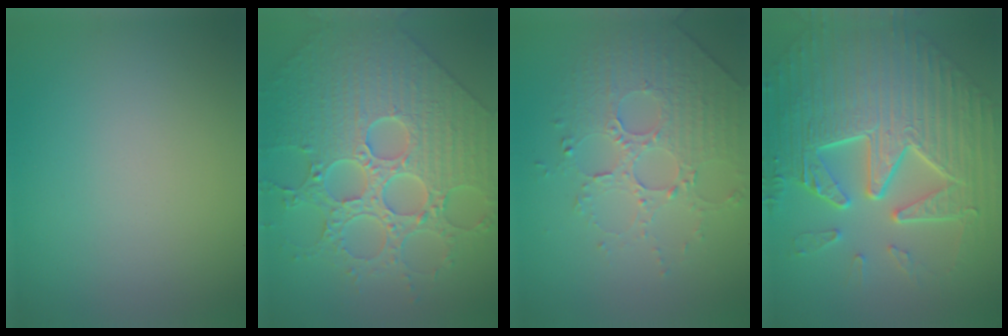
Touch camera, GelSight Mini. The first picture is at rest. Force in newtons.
{"total": 9.4, "press": 7.1, "slide": 6.1}
{"total": 5.2, "press": 3.7, "slide": 3.6}
{"total": 11.0, "press": 7.6, "slide": 7.9}